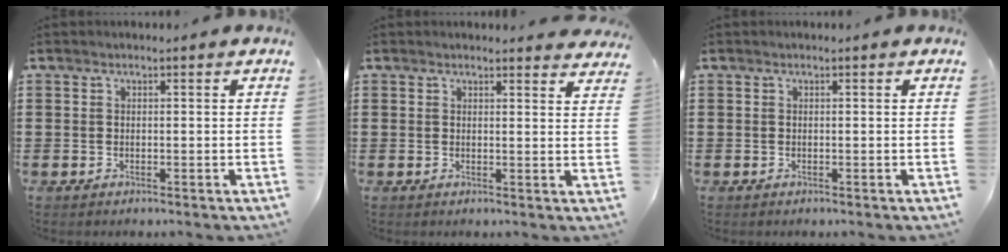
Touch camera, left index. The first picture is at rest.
{"total": 2.0, "force": [2.0, 0.1, 0.4], "torque": [-0.005, -0.005, 0.037]}
{"total": 0.0}